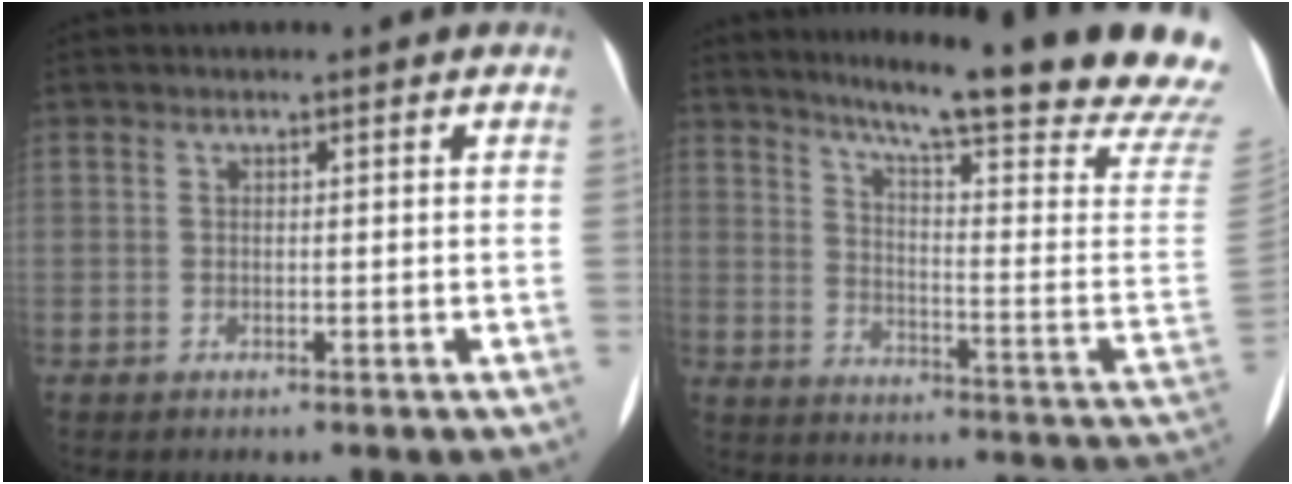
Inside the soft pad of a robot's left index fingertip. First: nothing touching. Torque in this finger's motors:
{"motor_torque": [0.90, -1.24, 0.20, 0.10]}